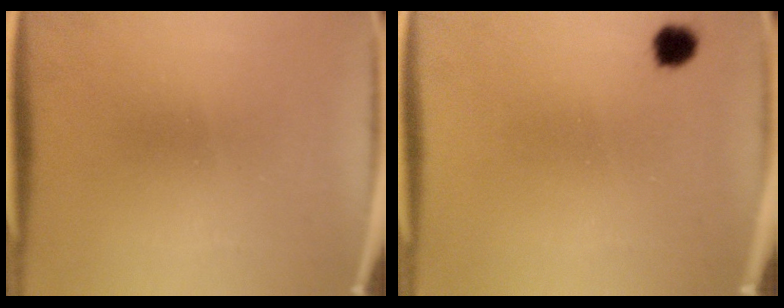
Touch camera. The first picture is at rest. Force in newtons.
{"total": 2.8}